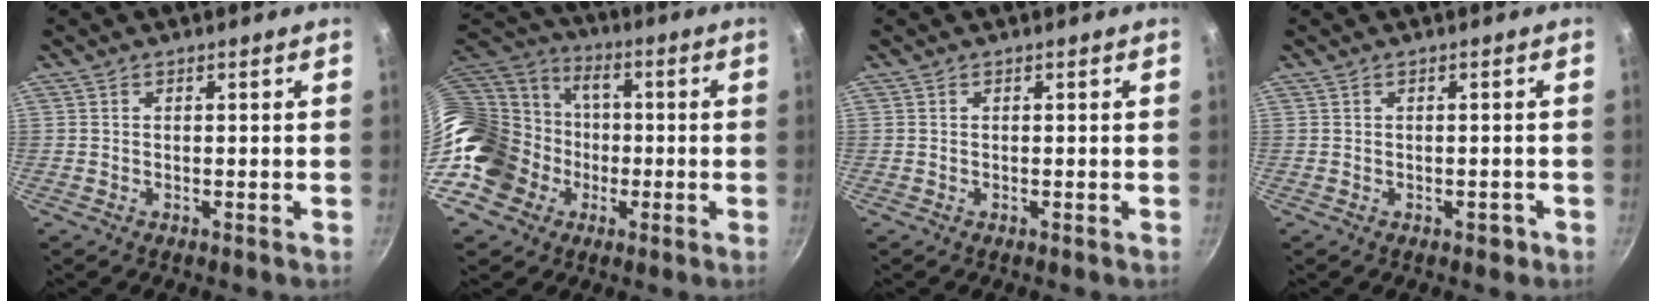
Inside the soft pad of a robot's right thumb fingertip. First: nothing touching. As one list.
[{"total": 23.2, "force": [-4.1, 19.0, 12.8], "torque": [-0.260, 0.070, -0.061]}, {"total": 0.0}, {"total": 1.4, "force": [-0.6, 0.9, 0.8], "torque": [0.002, 0.013, -0.001]}]